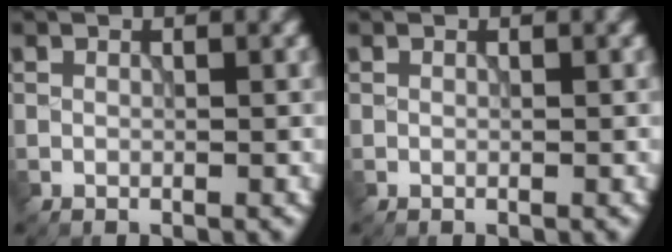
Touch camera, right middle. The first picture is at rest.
{"total": 0.0}